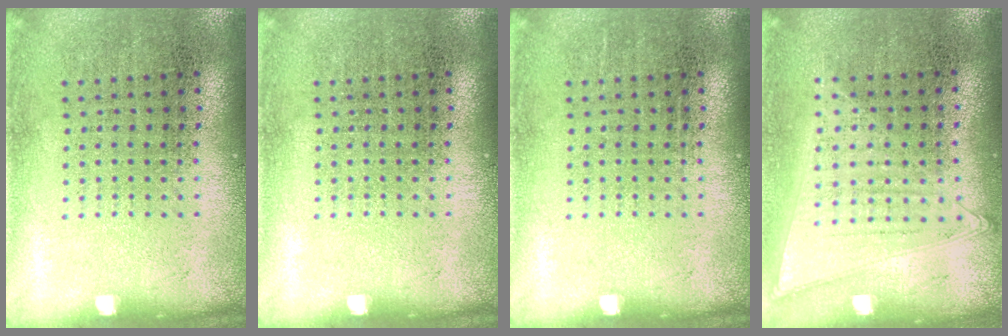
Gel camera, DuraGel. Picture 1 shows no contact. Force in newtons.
{"total": 0.0}
{"total": 0.0}
{"total": 1.1, "press": 1.0, "slide": 0.3}